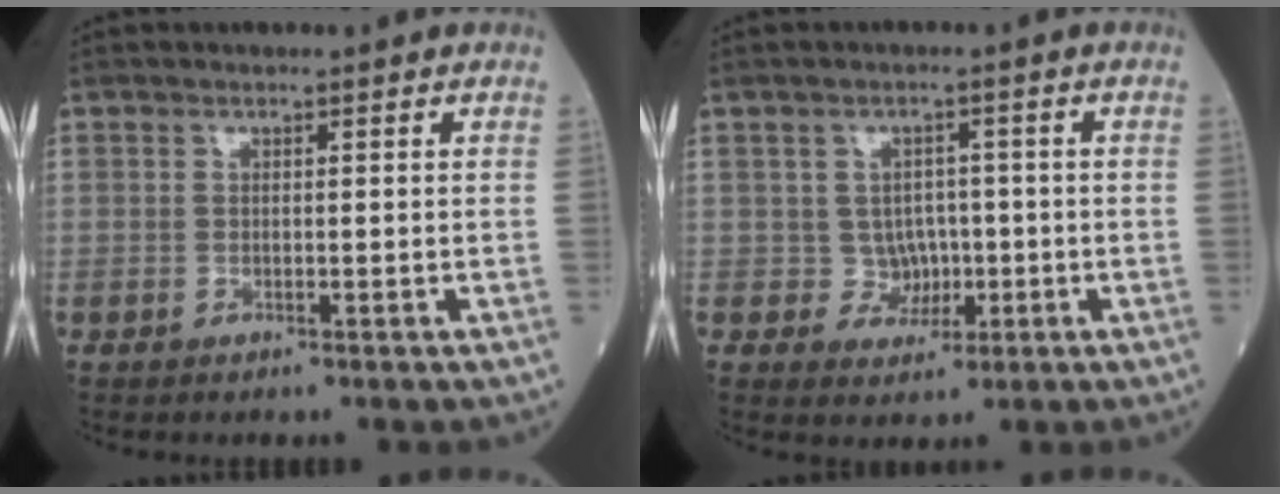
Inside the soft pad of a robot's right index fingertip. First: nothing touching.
{"total": 3.8, "force": [-0.3, 3.6, 1.2], "torque": [-0.007, 0.009, 0.001]}